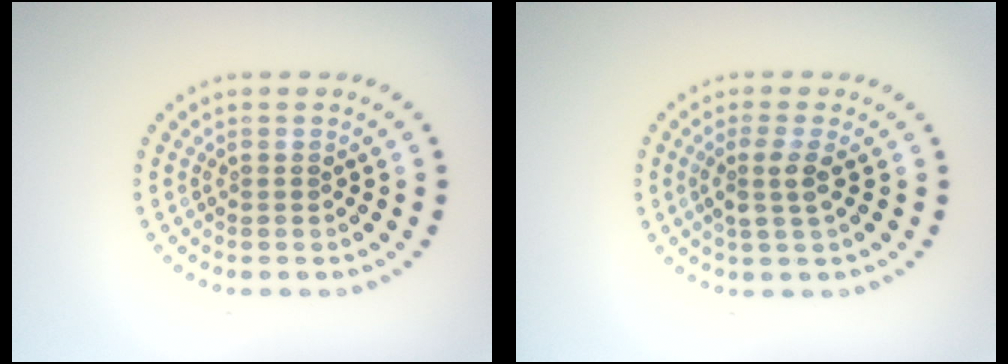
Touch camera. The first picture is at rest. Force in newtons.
{"total": 2.2, "press": 1.9, "slide": 1.1}